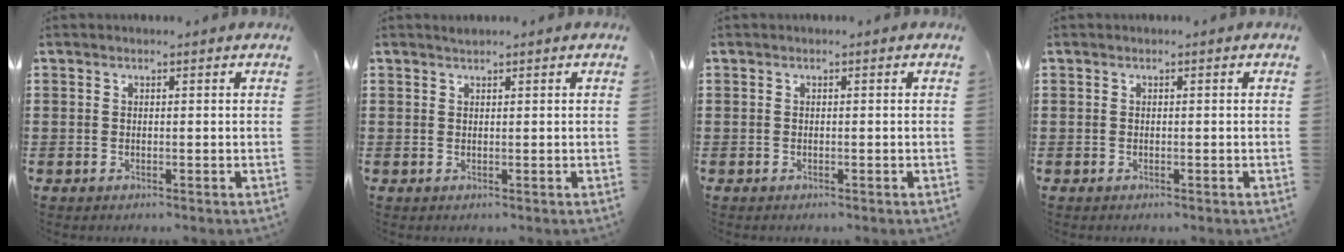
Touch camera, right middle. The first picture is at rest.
{"total": 0.6, "force": [0.6, 0.2, 0.0], "torque": [-0.001, 0.000, 0.012]}
{"total": 0.0}
{"total": 0.0}